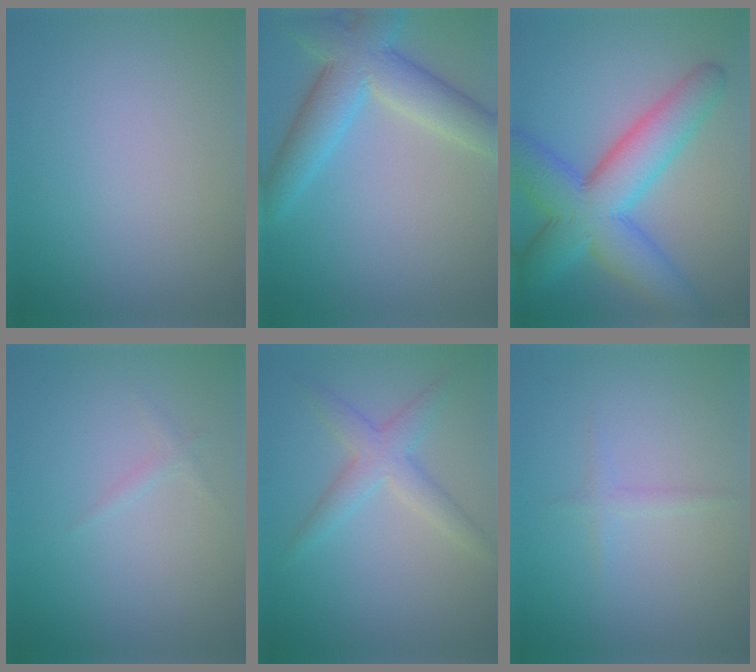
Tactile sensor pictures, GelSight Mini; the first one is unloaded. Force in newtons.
{"total": 7.5, "press": 7.5, "slide": 0.4}
{"total": 10.0, "press": 10.0, "slide": 0.2}
{"total": 0.7, "press": 0.7, "slide": 0.1}
{"total": 3.2, "press": 3.2, "slide": 0.1}
{"total": 1.0, "press": 1.0, "slide": 0.1}